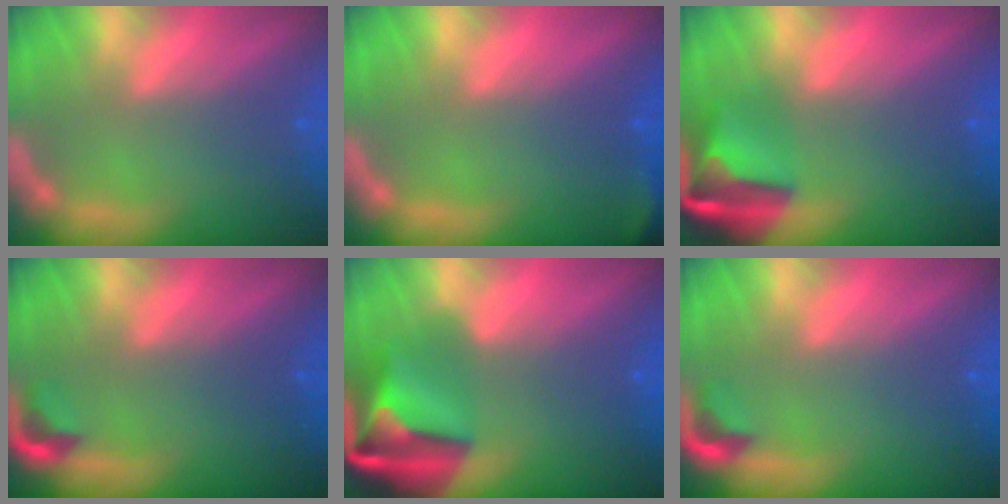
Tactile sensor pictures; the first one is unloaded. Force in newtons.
{"total": 2.4}
{"total": 7.4}
{"total": 1.9}
{"total": 10.1}
{"total": 1.9}